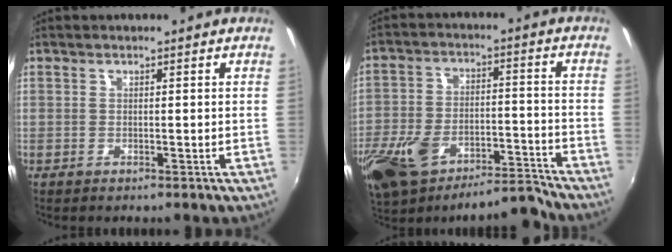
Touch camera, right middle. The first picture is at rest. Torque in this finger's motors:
{"motor_torque": [1.08, -1.06, 0.54, 0.18]}